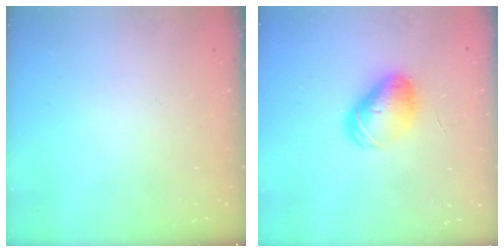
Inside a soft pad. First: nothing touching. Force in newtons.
{"total": 9.3, "press": 9.2, "slide": 1.3}